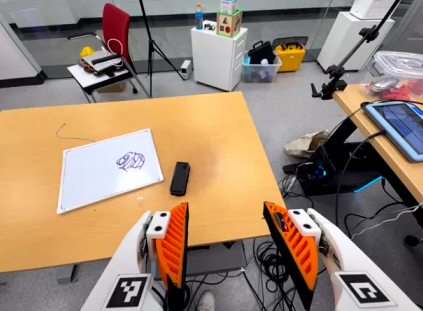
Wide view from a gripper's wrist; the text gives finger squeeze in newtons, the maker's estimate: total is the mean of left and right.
{"total": 0.0}